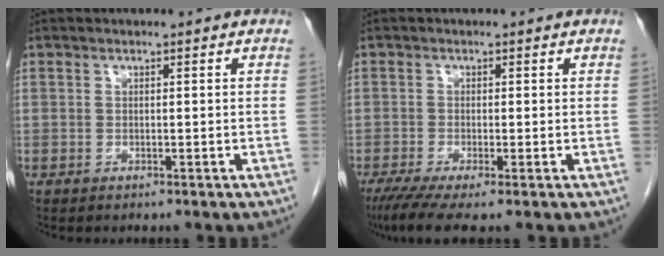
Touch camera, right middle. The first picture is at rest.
{"total": 5.3, "force": [-3.6, 0.3, 3.9], "torque": [-0.067, -0.017, -0.063]}